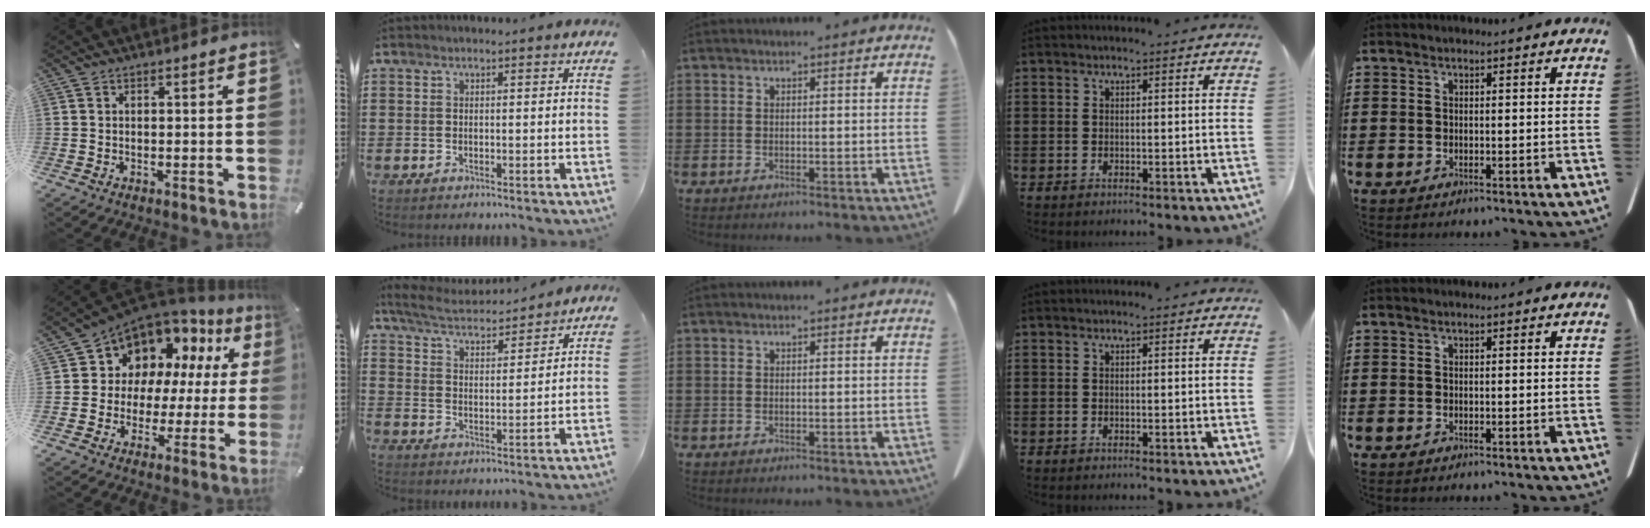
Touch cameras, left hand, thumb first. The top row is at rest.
{"thumb": {"total": 11.0, "force": [7.6, 7.8, 1.7], "torque": [-0.038, -0.079, 0.141]}, "index": {"total": 5.3, "force": [5.1, 0.6, 1.4], "torque": [-0.055, -0.030, 0.086]}}